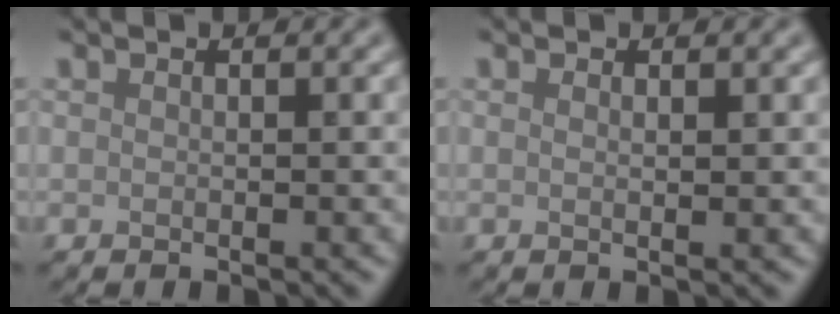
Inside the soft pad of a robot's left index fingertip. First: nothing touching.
{"total": 0.7, "force": [0.3, 0.1, 0.6], "torque": [-0.010, -0.002, 0.002]}